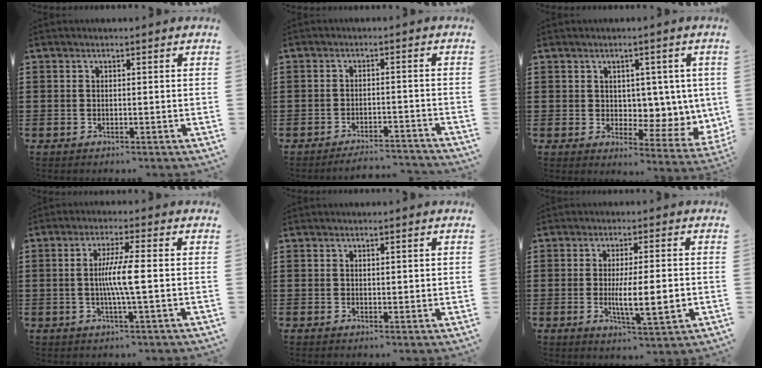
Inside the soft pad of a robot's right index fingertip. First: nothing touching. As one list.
[{"total": 3.2, "force": [-3.1, 0.2, 0.4], "torque": [-0.011, 0.001, -0.065]}, {"total": 4.9, "force": [2.7, 3.5, 2.0], "torque": [-0.039, -0.021, 0.047]}, {"total": 5.9, "force": [-0.3, -0.1, 5.9], "torque": [-0.112, -0.010, -0.012]}, {"total": 0.8, "force": [0.5, 0.5, 0.4], "torque": [-0.008, 0.004, 0.009]}, {"total": 6.8, "force": [-0.8, 1.5, 6.6], "torque": [-0.120, -0.006, -0.015]}]